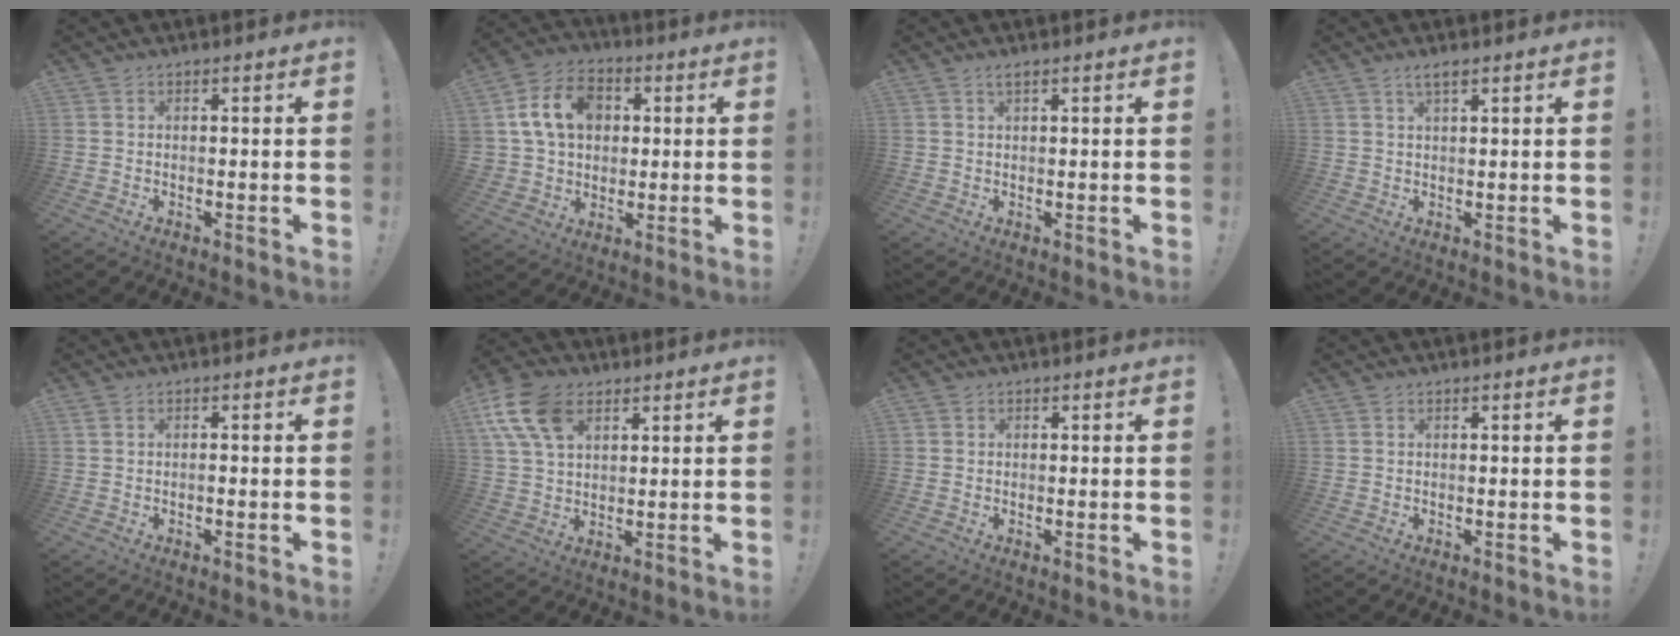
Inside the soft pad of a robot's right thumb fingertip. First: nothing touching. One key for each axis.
{"total": 15.1, "fx": 3.9, "fy": 12.0, "fz": 8.3, "tx": -0.130, "ty": 0.008, "tz": 0.081}
{"total": 1.4, "fx": 0.8, "fy": 0.2, "fz": 1.1, "tx": -0.028, "ty": 0.003, "tz": 0.015}
{"total": 2.6, "fx": 1.6, "fy": 0.6, "fz": 2.0, "tx": -0.038, "ty": -0.002, "tz": 0.027}
{"total": 0.8, "fx": -0.6, "fy": -0.2, "fz": 0.6, "tx": -0.017, "ty": 0.000, "tz": -0.008}
{"total": 13.3, "fx": 5.9, "fy": 8.3, "fz": 8.6, "tx": -0.177, "ty": -0.009, "tz": 0.113}
{"total": 0.0}
{"total": 0.0}